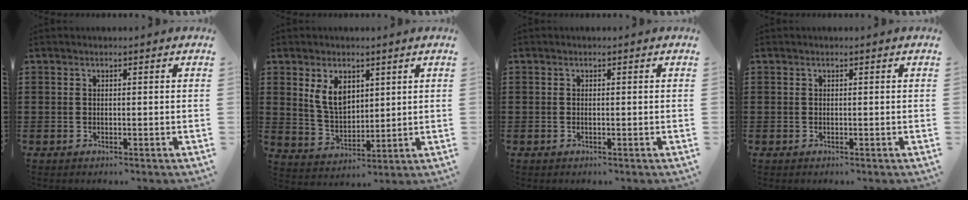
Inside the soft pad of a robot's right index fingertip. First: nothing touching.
{"total": 6.3, "force": [2.6, 3.9, 4.2], "torque": [-0.103, 0.008, 0.046]}
{"total": 0.0}
{"total": 0.0}